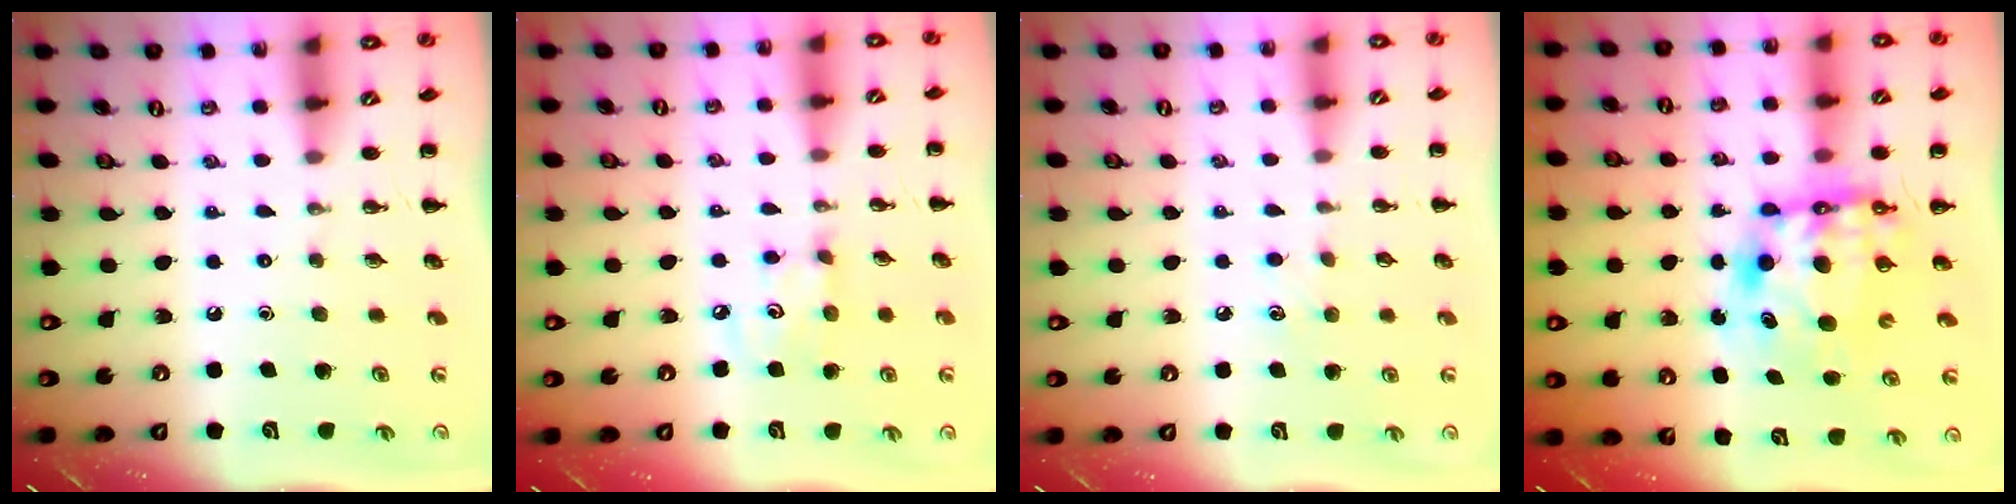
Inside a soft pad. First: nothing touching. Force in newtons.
{"total": 3.7, "press": 3.7, "slide": 0.7}
{"total": 4.7, "press": 4.5, "slide": 1.3}
{"total": 9.2, "press": 9.0, "slide": 2.2}